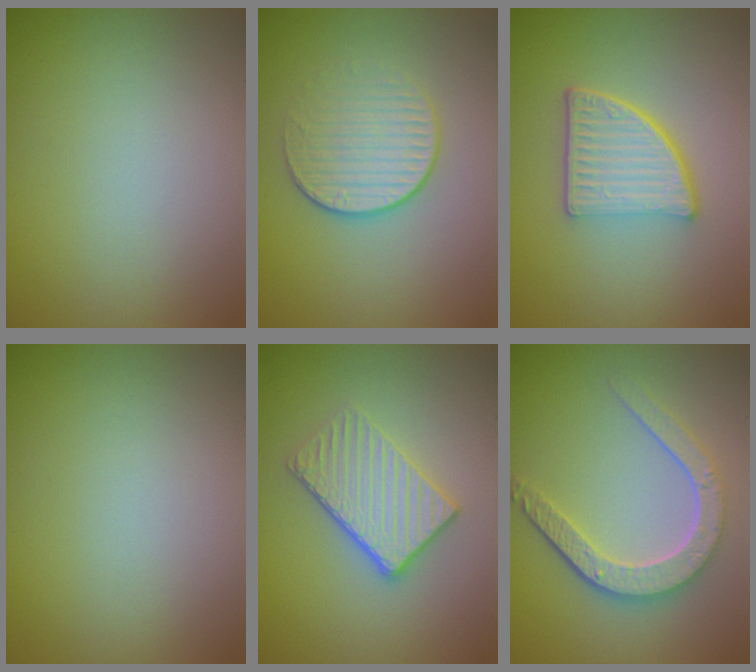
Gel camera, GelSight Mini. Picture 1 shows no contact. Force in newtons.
{"total": 3.4, "press": 2.7, "slide": 2.0}
{"total": 5.2, "press": 3.7, "slide": 3.7}
{"total": 0.0}
{"total": 3.8, "press": 3.2, "slide": 2.0}
{"total": 4.7, "press": 3.6, "slide": 3.0}